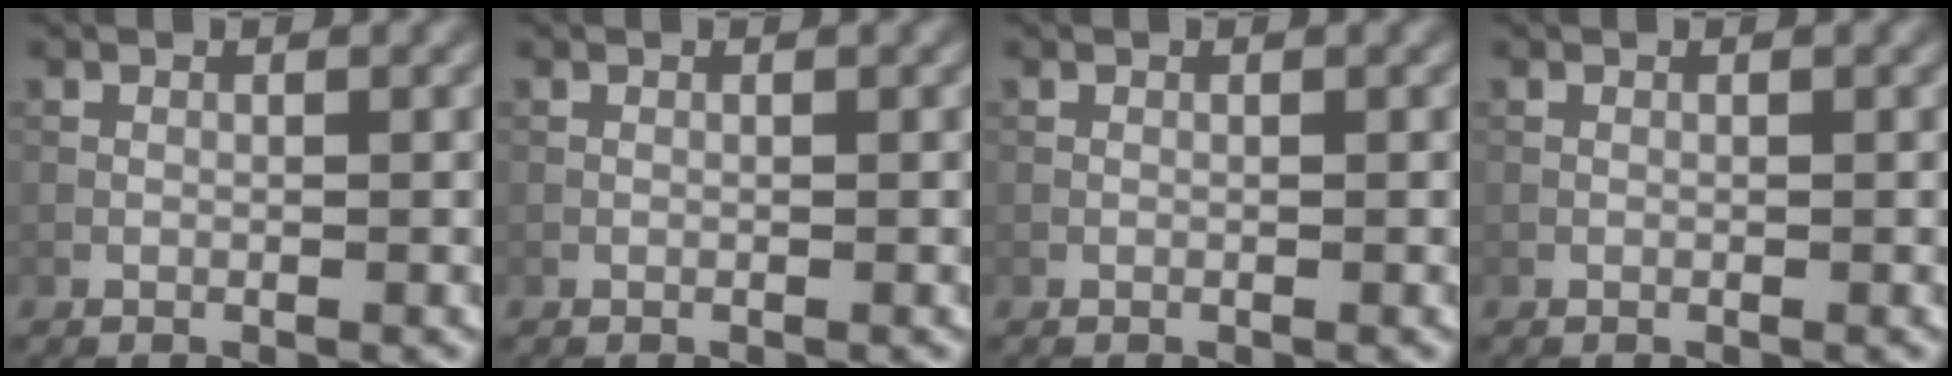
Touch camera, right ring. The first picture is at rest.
{"total": 0.0}
{"total": 0.0}
{"total": 0.0}